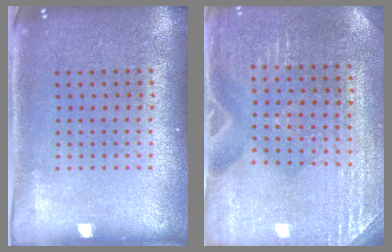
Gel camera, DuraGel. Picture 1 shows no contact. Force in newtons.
{"total": 3.0, "press": 2.9, "slide": 0.3}